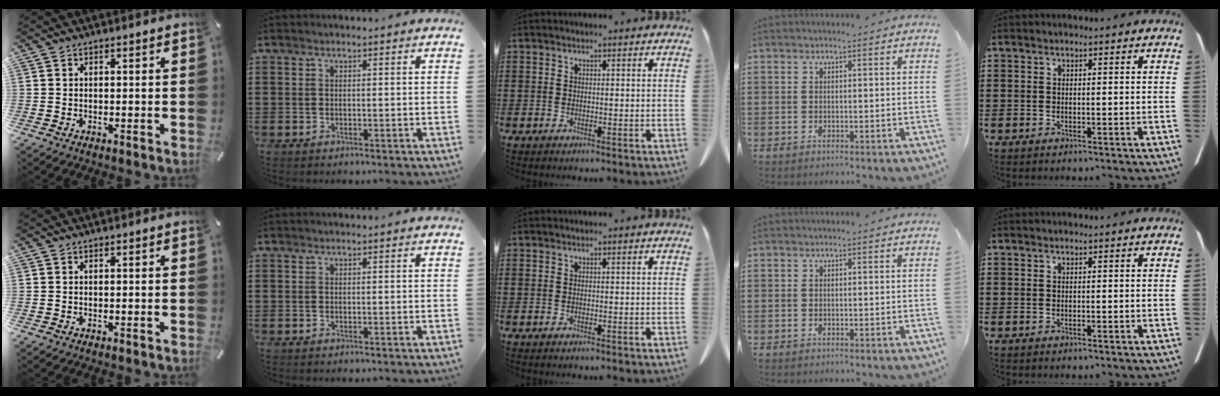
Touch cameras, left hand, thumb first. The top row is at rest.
{}